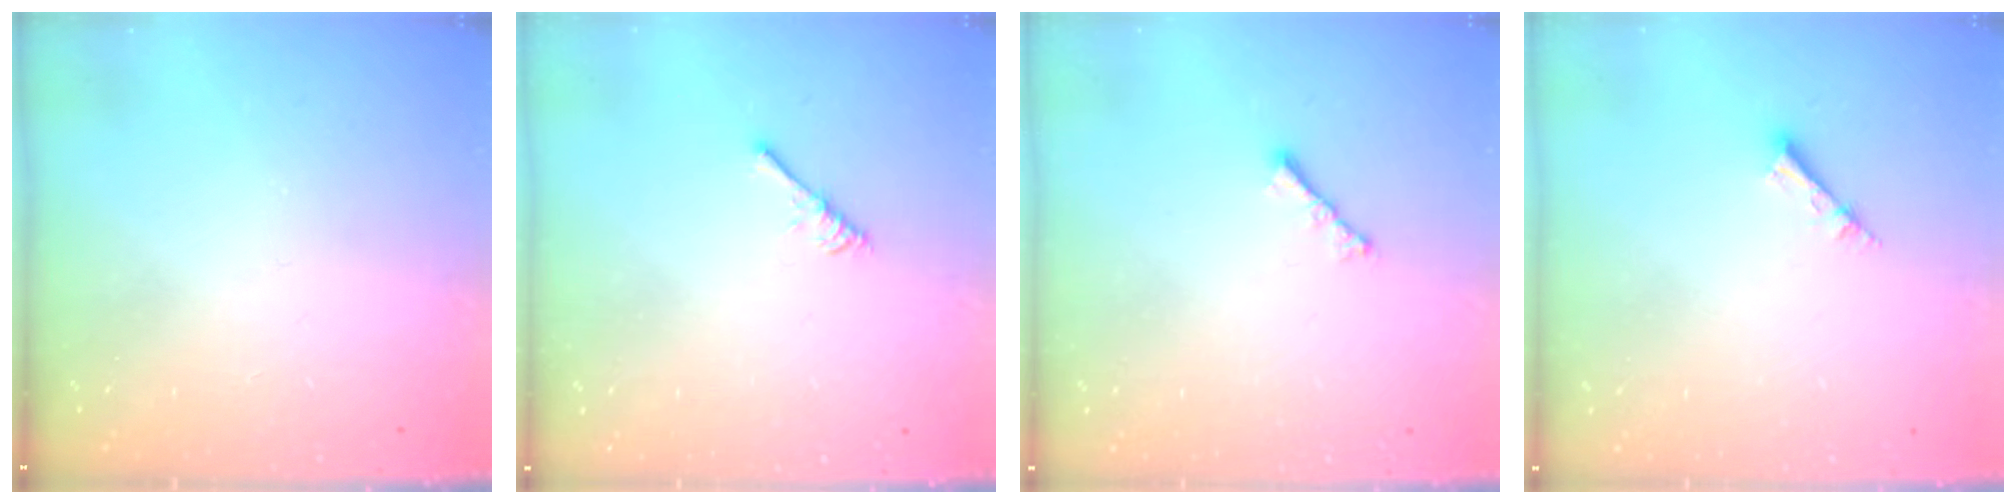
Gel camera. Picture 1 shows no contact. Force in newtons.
{"total": 2.9, "press": 2.9, "slide": 0.5}
{"total": 2.4, "press": 2.3, "slide": 0.6}
{"total": 2.3, "press": 2.3, "slide": 0.1}